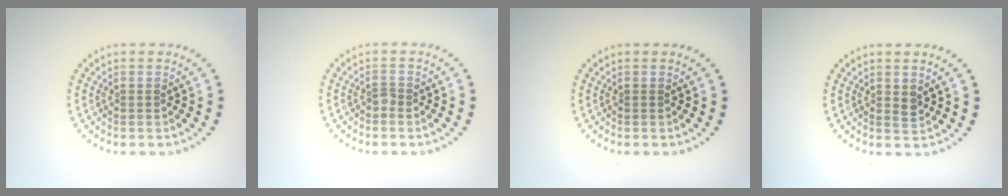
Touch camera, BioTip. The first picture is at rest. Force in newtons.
{"total": 0.8, "press": 0.5, "slide": 0.6}
{"total": 0.0}
{"total": 1.1, "press": 1.0, "slide": 0.3}